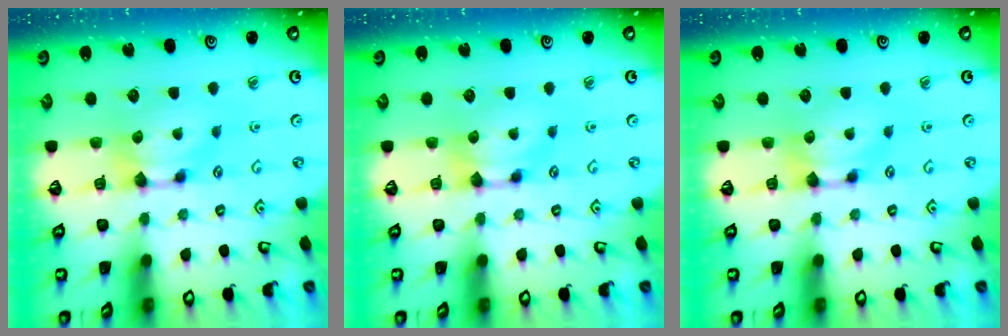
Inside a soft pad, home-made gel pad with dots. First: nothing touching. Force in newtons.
{"total": 0.0}
{"total": 0.0}